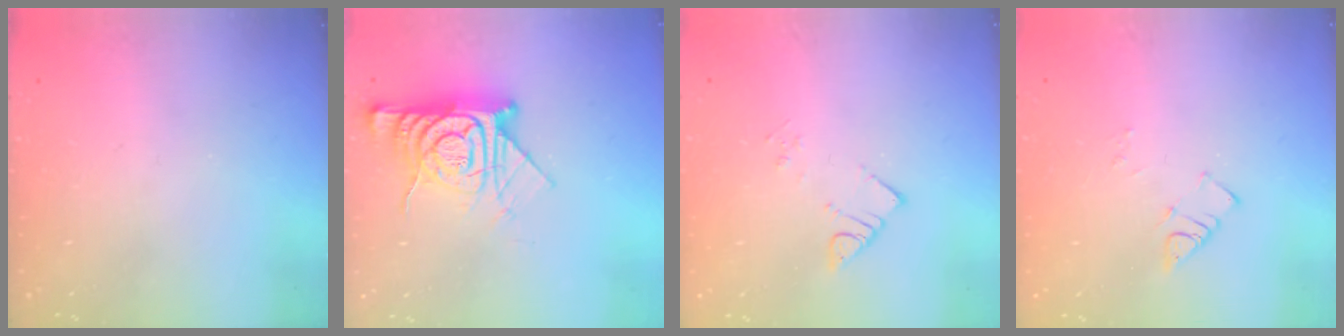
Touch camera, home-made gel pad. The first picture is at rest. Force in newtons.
{"total": 14.6, "press": 14.5, "slide": 1.4}
{"total": 3.3, "press": 3.3, "slide": 0.1}
{"total": 4.1, "press": 4.0, "slide": 0.7}